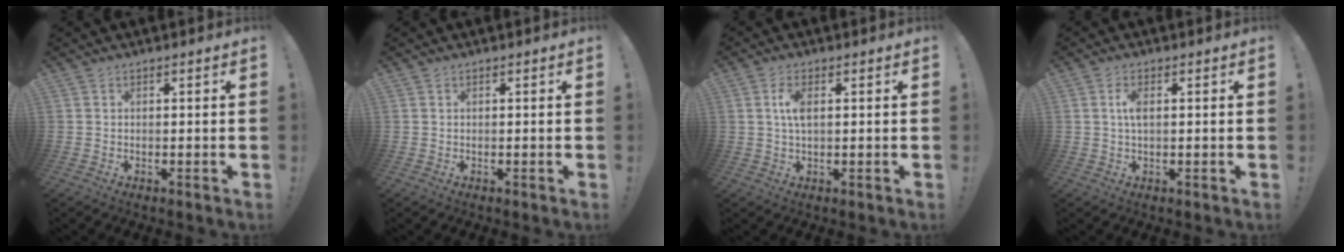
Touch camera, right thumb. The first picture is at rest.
{"total": 0.0}
{"total": 4.5, "force": [0.8, 1.9, 4.0], "torque": [-0.071, -0.003, 0.008]}
{"total": 3.5, "force": [0.4, 1.4, 3.2], "torque": [-0.049, 0.000, 0.002]}